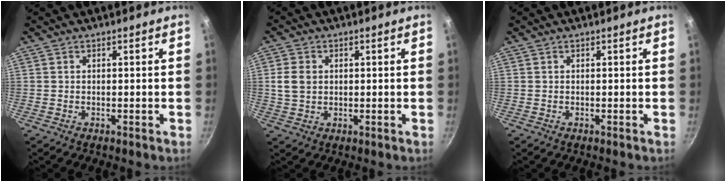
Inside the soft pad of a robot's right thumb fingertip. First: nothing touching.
{"total": 4.9, "force": [0.7, 3.8, 2.9], "torque": [-0.049, 0.002, 0.015]}
{"total": 0.0}